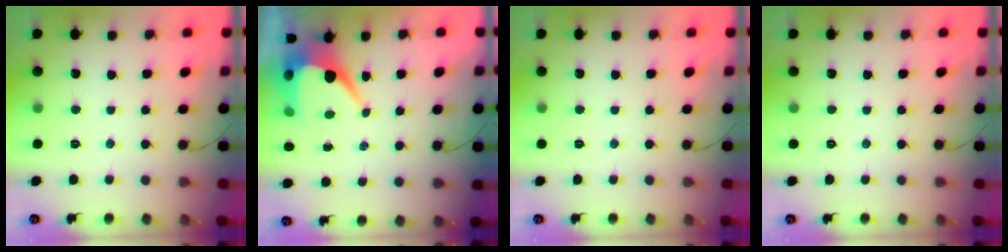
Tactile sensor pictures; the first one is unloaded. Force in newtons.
{"total": 7.4, "press": 7.4, "slide": 0.8}
{"total": 0.0}
{"total": 0.0}